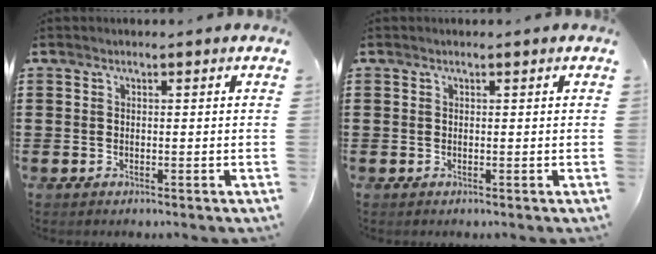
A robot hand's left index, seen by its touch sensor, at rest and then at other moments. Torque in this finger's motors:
{"motor_torque": [0.02, 0.05, 0.00, 0.01]}